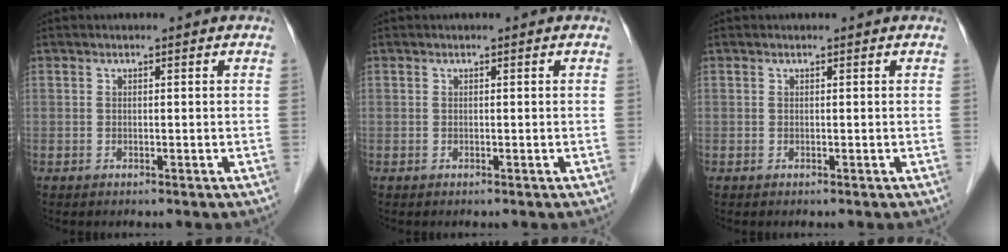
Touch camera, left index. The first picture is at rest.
{"total": 0.0}
{"total": 0.0}